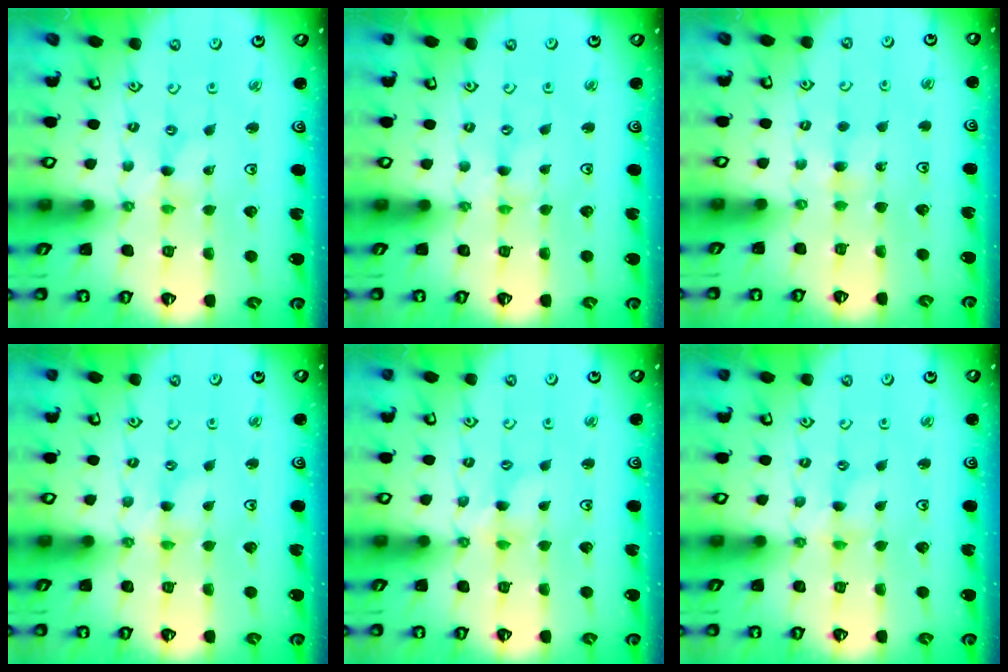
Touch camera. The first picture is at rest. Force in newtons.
{"total": 0.0}
{"total": 3.7, "press": 3.7, "slide": 0.5}
{"total": 0.0}
{"total": 3.0, "press": 3.0, "slide": 0.4}
{"total": 0.0}